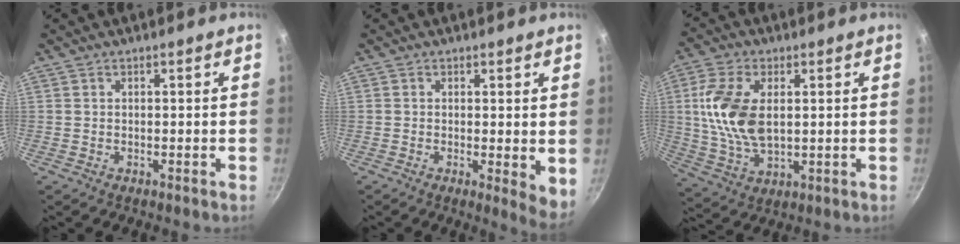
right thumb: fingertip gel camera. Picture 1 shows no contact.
{"total": 5.1, "force": [0.2, 1.8, 4.8], "torque": [-0.061, -0.018, 0.001]}
{"total": 13.4, "force": [1.9, 7.6, 10.8], "torque": [-0.207, -0.006, 0.038]}